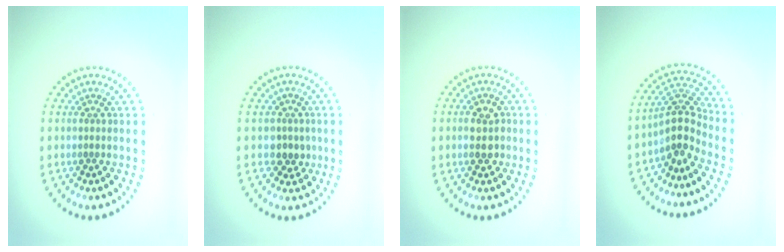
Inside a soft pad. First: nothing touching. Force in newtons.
{"total": 2.1, "press": 1.7, "slide": 1.1}
{"total": 2.5, "press": 2.5, "slide": 0.2}
{"total": 3.4, "press": 2.6, "slide": 2.2}